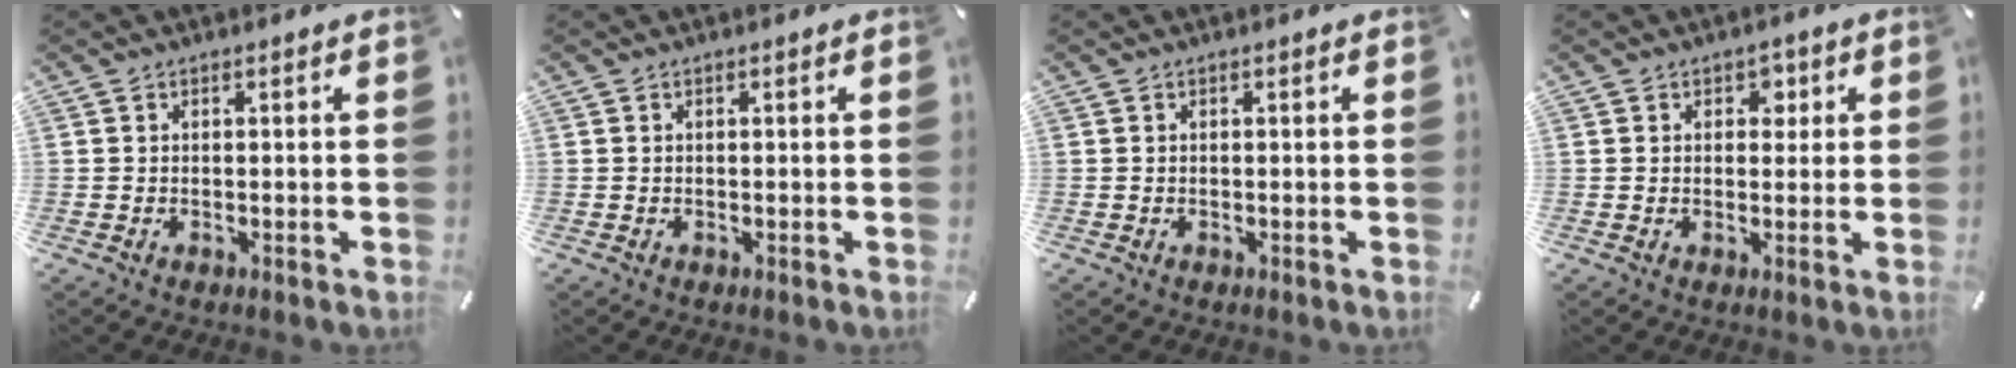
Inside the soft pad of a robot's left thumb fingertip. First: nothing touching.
{"total": 0.0}
{"total": 0.0}
{"total": 2.8, "force": [1.0, 2.3, 1.3], "torque": [0.004, -0.007, 0.008]}